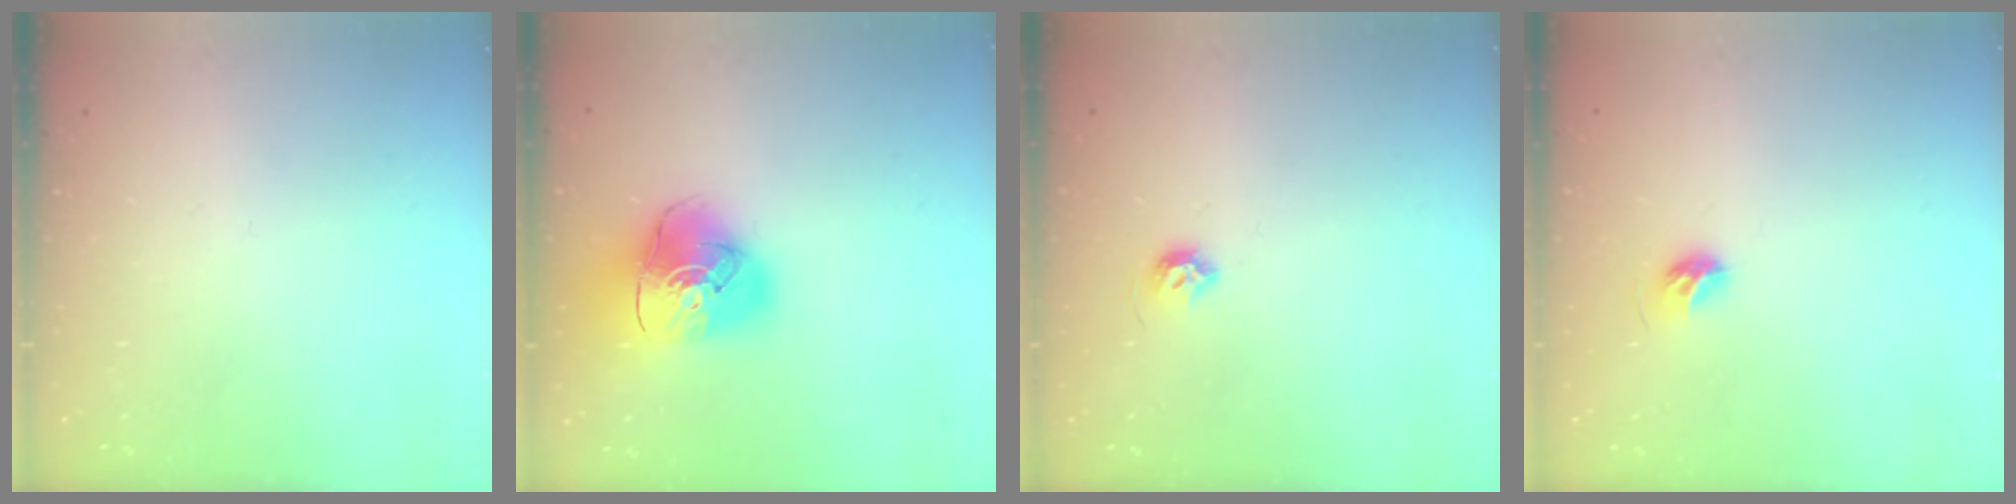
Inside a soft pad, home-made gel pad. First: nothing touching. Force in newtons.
{"total": 13.9, "press": 13.8, "slide": 1.7}
{"total": 5.7, "press": 5.7, "slide": 0.7}
{"total": 5.3, "press": 5.2, "slide": 0.9}